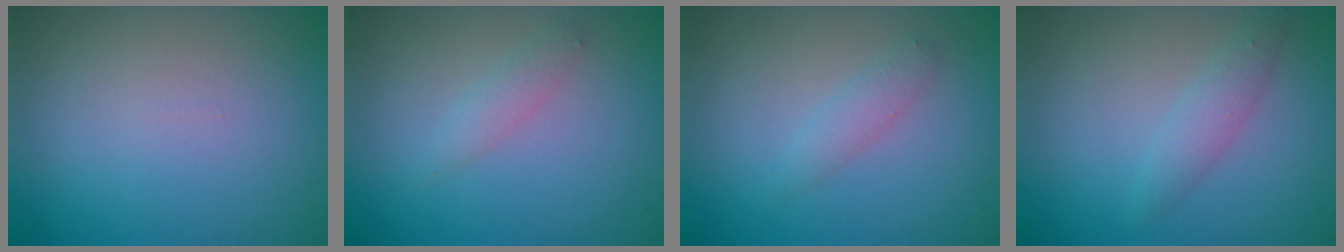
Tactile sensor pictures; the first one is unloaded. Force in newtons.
{"total": 1.3, "press": 1.3, "slide": 0.0}
{"total": 1.4, "press": 1.4, "slide": 0.0}
{"total": 1.8, "press": 1.8, "slide": 0.1}